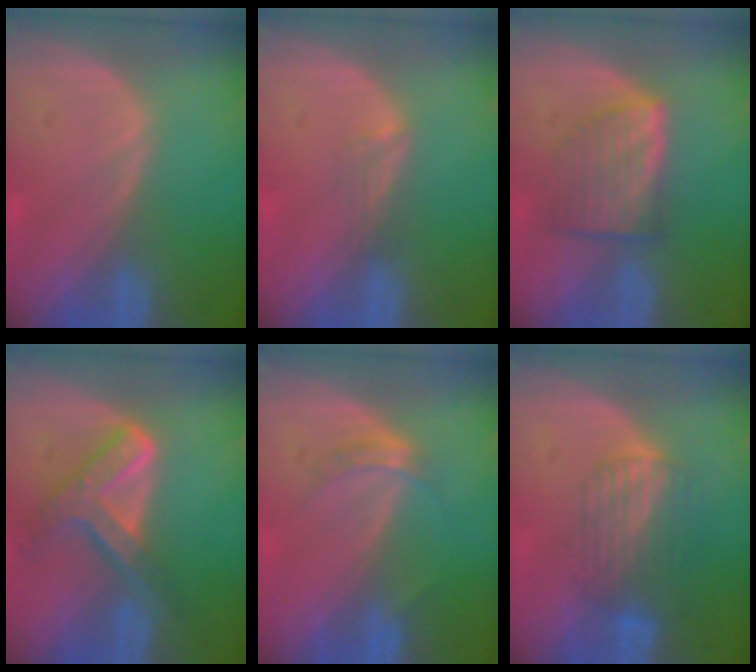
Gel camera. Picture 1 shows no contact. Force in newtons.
{"total": 1.8, "press": 1.3, "slide": 1.2}
{"total": 6.3, "press": 6.0, "slide": 1.7}
{"total": 7.9, "press": 6.4, "slide": 4.5}
{"total": 2.8, "press": 2.5, "slide": 1.3}
{"total": 7.1, "press": 6.0, "slide": 3.9}